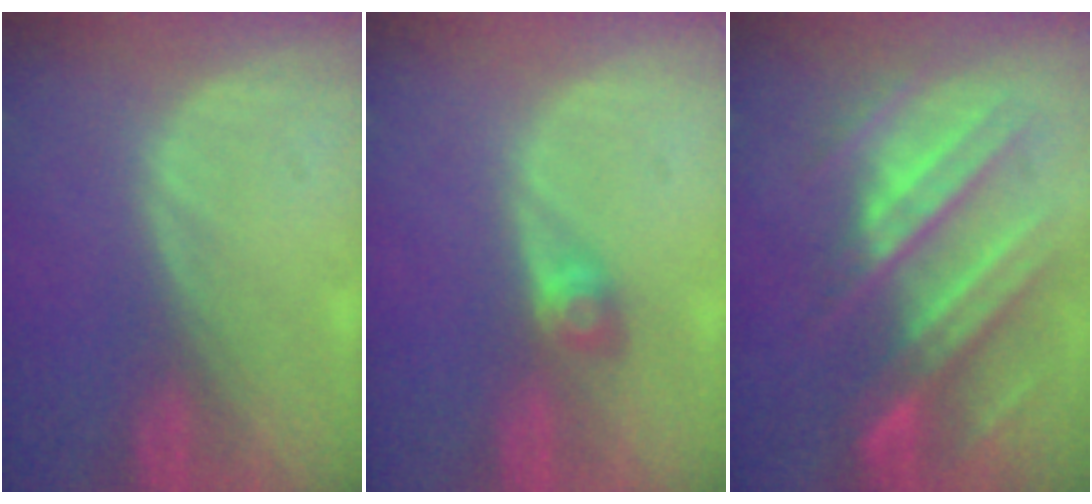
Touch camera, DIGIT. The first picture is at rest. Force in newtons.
{"total": 2.5, "press": 2.3, "slide": 1.0}
{"total": 11.1, "press": 9.8, "slide": 5.0}